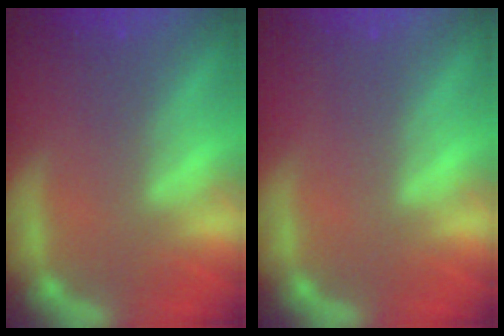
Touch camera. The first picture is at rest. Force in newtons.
{"total": 0.0}